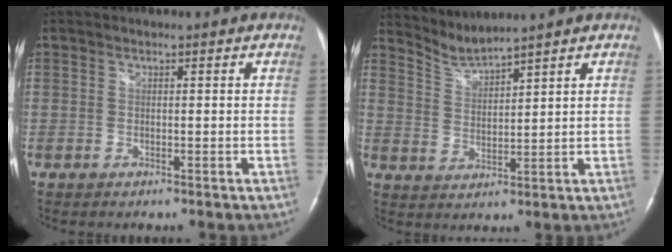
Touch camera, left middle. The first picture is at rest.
{"total": 4.1, "force": [4.0, -1.1, -0.2], "torque": [-0.007, -0.009, 0.089]}